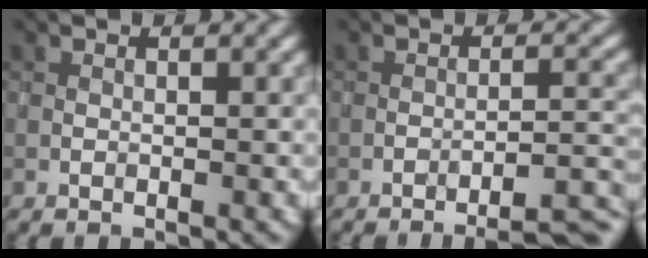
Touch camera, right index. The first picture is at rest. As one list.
[{"total": 6.3, "force": [-5.5, 0.9, 3.1], "torque": [-0.029, 0.019, -0.063]}]